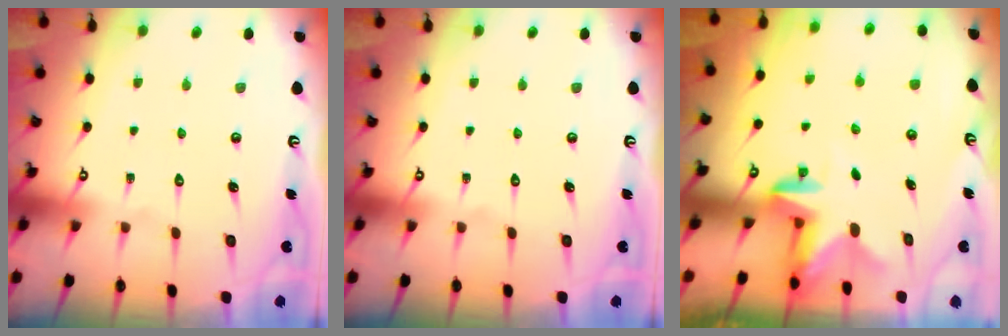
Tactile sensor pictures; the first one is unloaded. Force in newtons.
{"total": 0.0}
{"total": 2.6, "press": 2.5, "slide": 0.5}